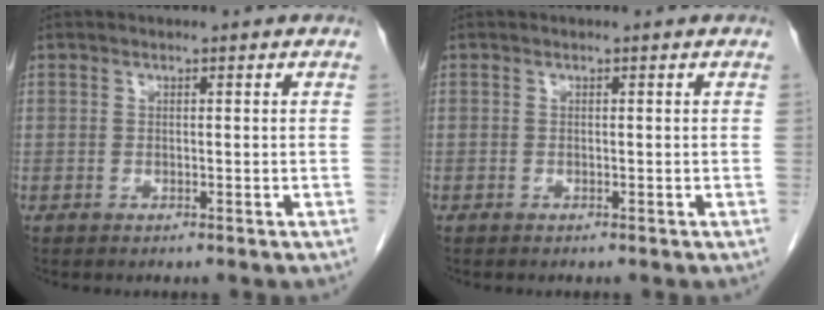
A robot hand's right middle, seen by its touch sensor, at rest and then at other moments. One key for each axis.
{"total": 0.0}